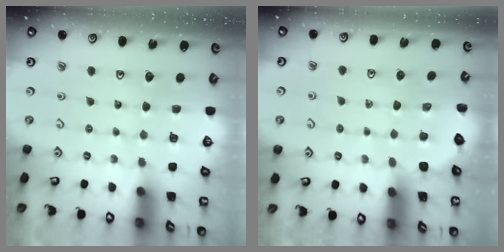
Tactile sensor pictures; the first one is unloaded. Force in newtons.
{"total": 2.9, "press": 2.8, "slide": 0.7}